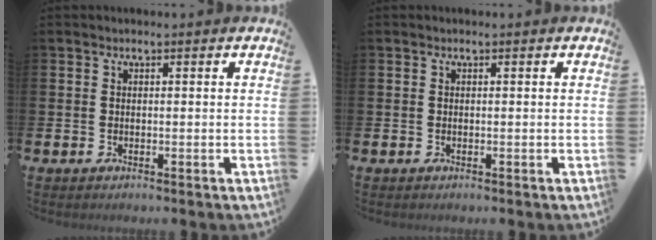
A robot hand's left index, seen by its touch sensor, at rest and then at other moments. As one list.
[{"total": 0.0}]